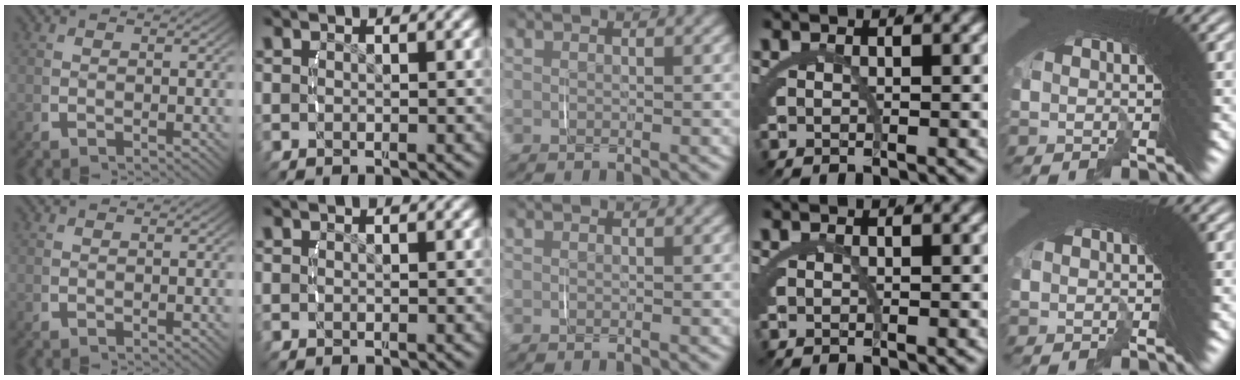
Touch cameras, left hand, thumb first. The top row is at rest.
{}